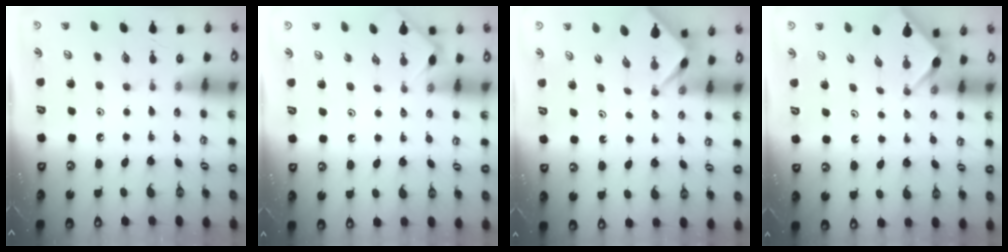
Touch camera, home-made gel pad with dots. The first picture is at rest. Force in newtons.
{"total": 4.1, "press": 4.1, "slide": 0.7}
{"total": 2.2, "press": 2.2, "slide": 0.3}
{"total": 3.0, "press": 2.9, "slide": 0.3}